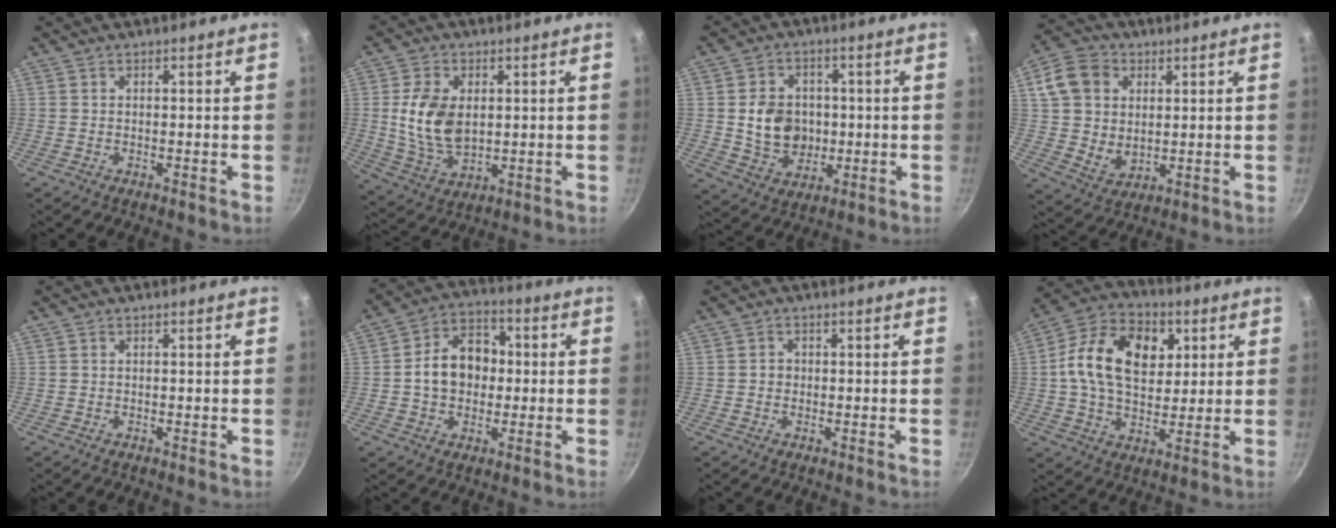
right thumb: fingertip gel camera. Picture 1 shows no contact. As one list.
[{"total": 11.6, "force": [1.4, 7.6, 8.7], "torque": [-0.153, -0.016, 0.034]}, {"total": 10.8, "force": [0.1, 9.0, 5.9], "torque": [-0.070, 0.005, 0.010]}, {"total": 12.2, "force": [3.4, 9.6, 6.7], "torque": [-0.106, -0.012, 0.059]}, {"total": 0.0}, {"total": 11.7, "force": [0.0, 9.0, 7.5], "torque": [-0.086, 0.026, -0.013]}, {"total": 1.4, "force": [-0.1, 1.3, 0.5], "torque": [-0.003, 0.005, -0.004]}, {"total": 17.6, "force": [3.9, 12.0, 12.2], "torque": [-0.179, 0.010, 0.051]}]